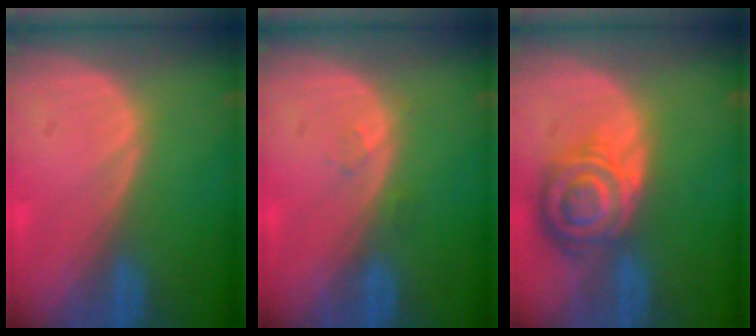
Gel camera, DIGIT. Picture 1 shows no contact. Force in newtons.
{"total": 1.1, "press": 1.0, "slide": 0.1}
{"total": 8.2, "press": 7.1, "slide": 4.1}